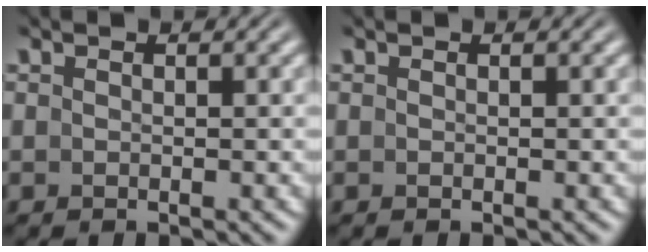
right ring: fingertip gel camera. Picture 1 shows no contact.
{"total": 0.0}